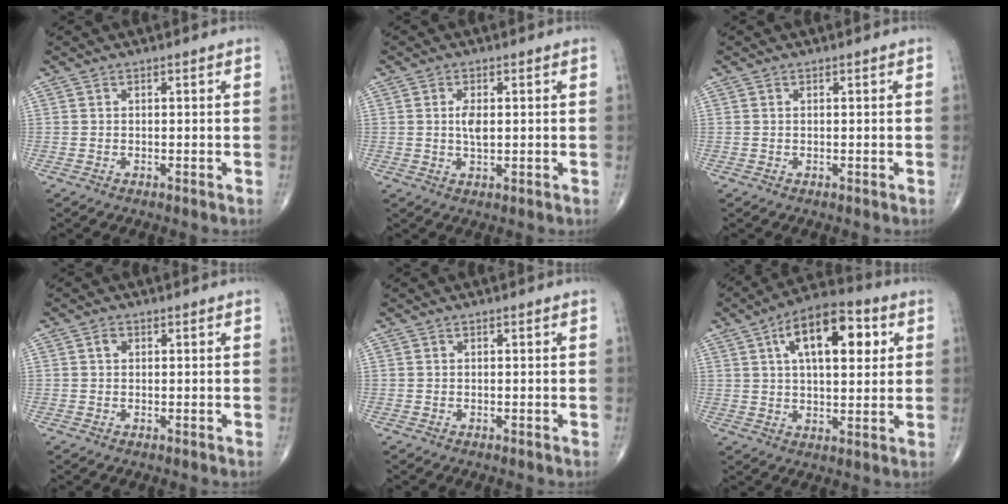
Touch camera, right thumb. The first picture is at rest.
{"total": 3.3, "force": [0.3, 1.5, 2.9], "torque": [-0.052, -0.003, 0.006]}
{"total": 0.0}
{"total": 1.3, "force": [0.4, 0.9, 0.7], "torque": [-0.011, 0.003, 0.006]}
{"total": 0.0}
{"total": 15.5, "force": [5.1, 7.3, 12.7], "torque": [-0.174, 0.007, 0.075]}